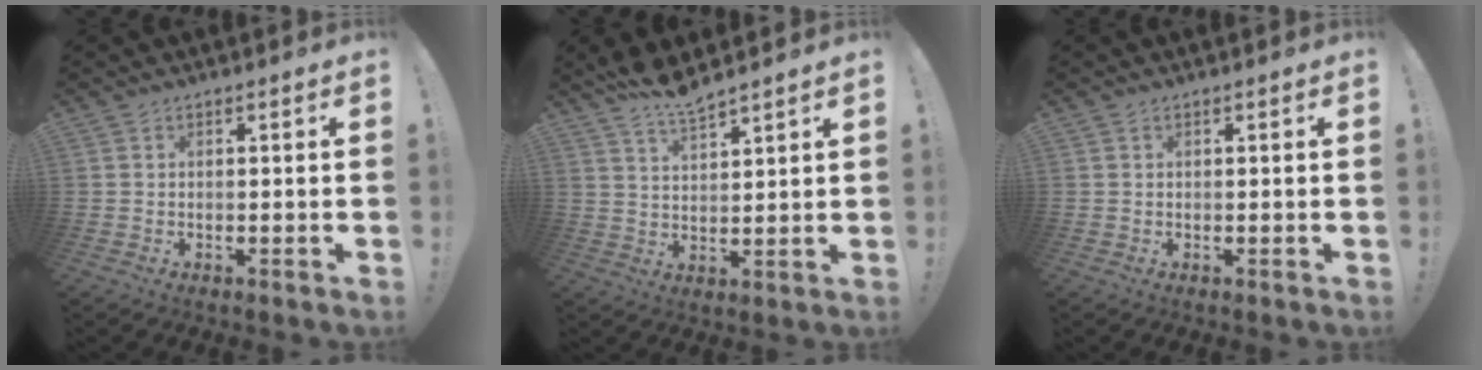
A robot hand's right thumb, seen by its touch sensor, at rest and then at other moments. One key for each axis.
{"total": 6.8, "fx": 6.2, "fy": 0.5, "fz": 2.7, "tx": -0.053, "ty": -0.040, "tz": 0.111}
{"total": 0.0}